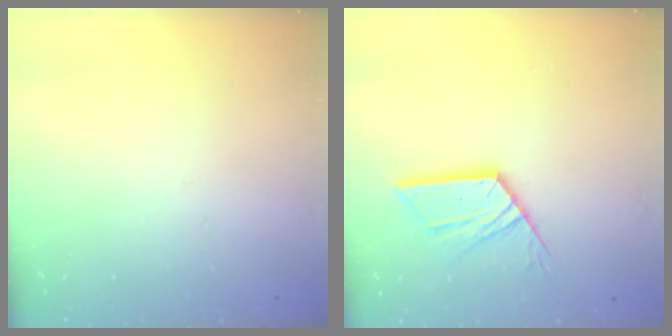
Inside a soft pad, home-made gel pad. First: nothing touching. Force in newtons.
{"total": 11.7, "press": 11.7, "slide": 1.0}